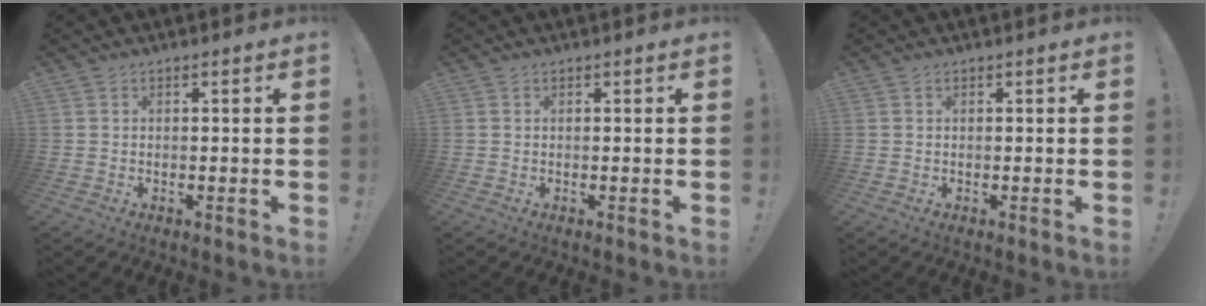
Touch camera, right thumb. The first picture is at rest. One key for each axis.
{"total": 0.0}
{"total": 0.0}